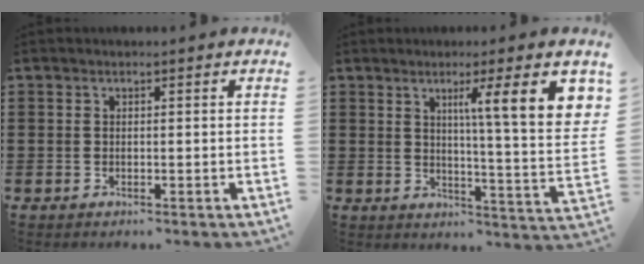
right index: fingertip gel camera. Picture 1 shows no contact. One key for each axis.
{"total": 10.4, "fx": 4.3, "fy": 0.6, "fz": 9.4, "tx": -0.152, "ty": -0.018, "tz": 0.062}